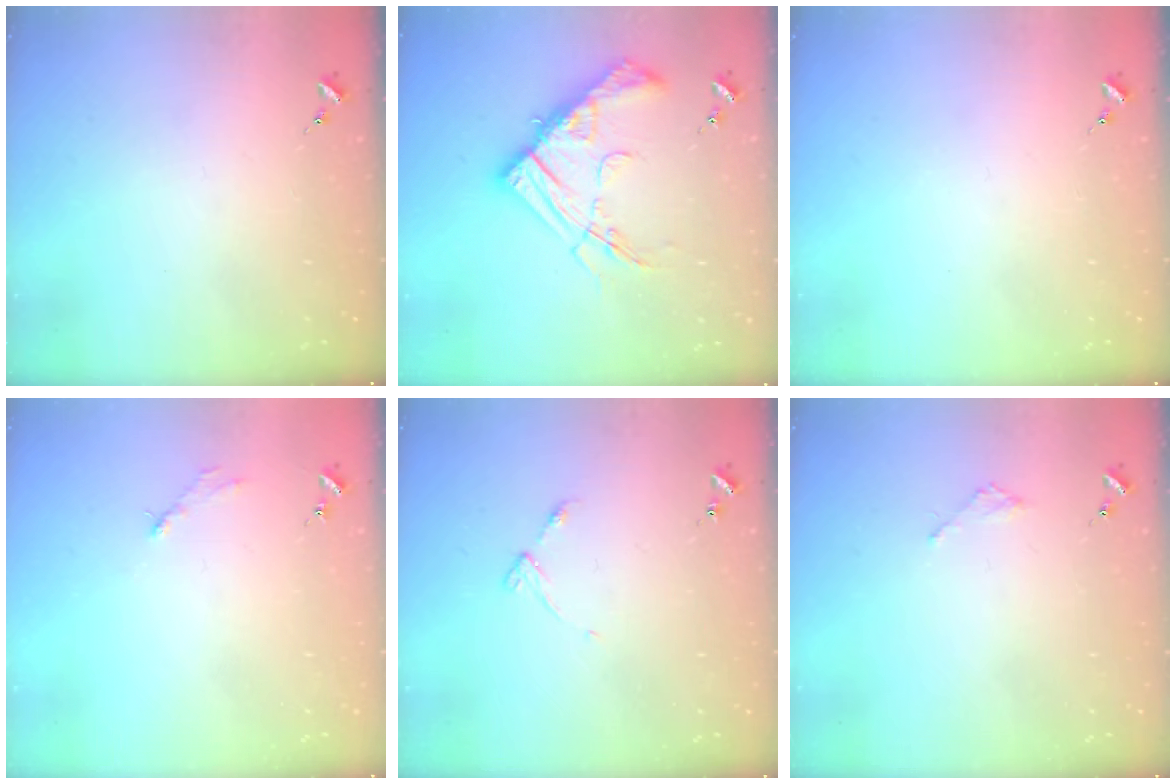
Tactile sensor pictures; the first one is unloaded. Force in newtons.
{"total": 18.4, "press": 18.3, "slide": 2.0}
{"total": 0.0}
{"total": 2.6, "press": 2.6, "slide": 0.3}
{"total": 4.9, "press": 4.9, "slide": 0.6}
{"total": 1.8, "press": 1.8, "slide": 0.2}